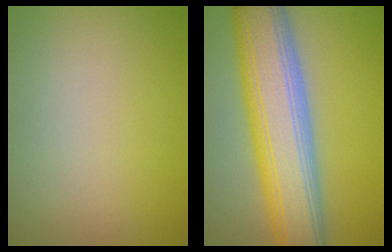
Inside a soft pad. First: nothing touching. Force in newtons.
{"total": 10.6, "press": 10.6, "slide": 0.3}